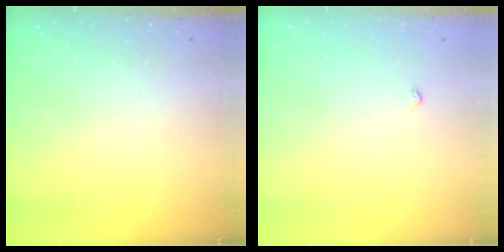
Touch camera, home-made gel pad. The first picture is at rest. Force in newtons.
{"total": 3.7, "press": 3.6, "slide": 0.6}